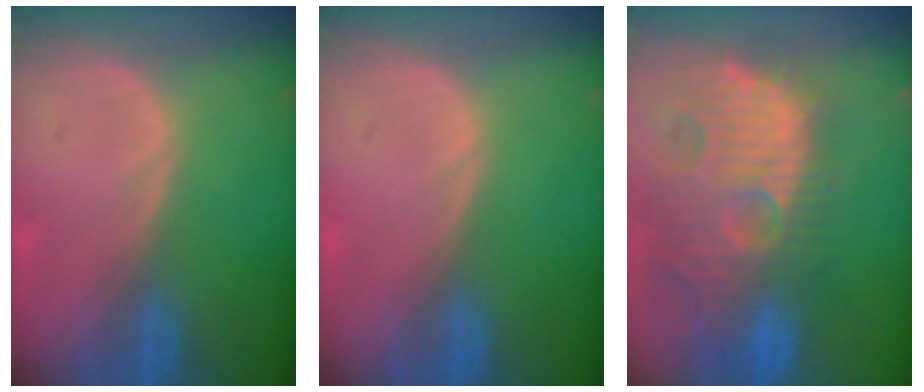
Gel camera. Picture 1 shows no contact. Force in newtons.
{"total": 0.0}
{"total": 14.3, "press": 12.5, "slide": 6.9}